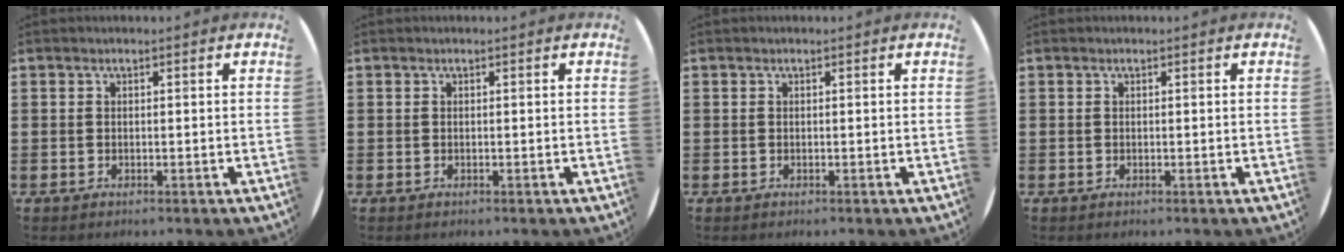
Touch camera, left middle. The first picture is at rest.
{"total": 0.0}
{"total": 0.0}
{"total": 0.0}